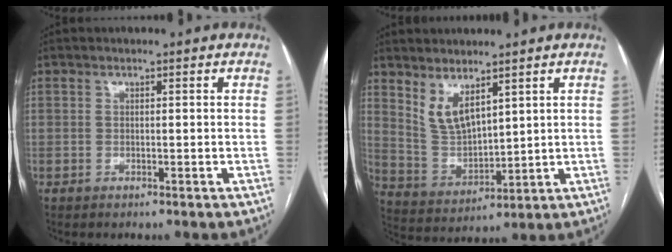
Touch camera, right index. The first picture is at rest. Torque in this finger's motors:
{"motor_torque": [0.12, 0.18, 0.11, 0.02]}